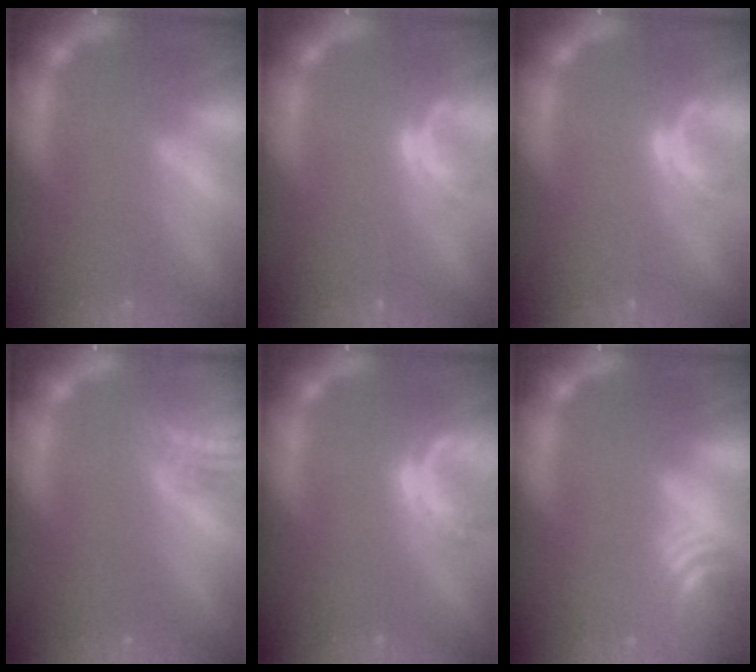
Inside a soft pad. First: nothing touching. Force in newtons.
{"total": 2.0}
{"total": 2.0}
{"total": 5.0}
{"total": 3.0}
{"total": 5.5}